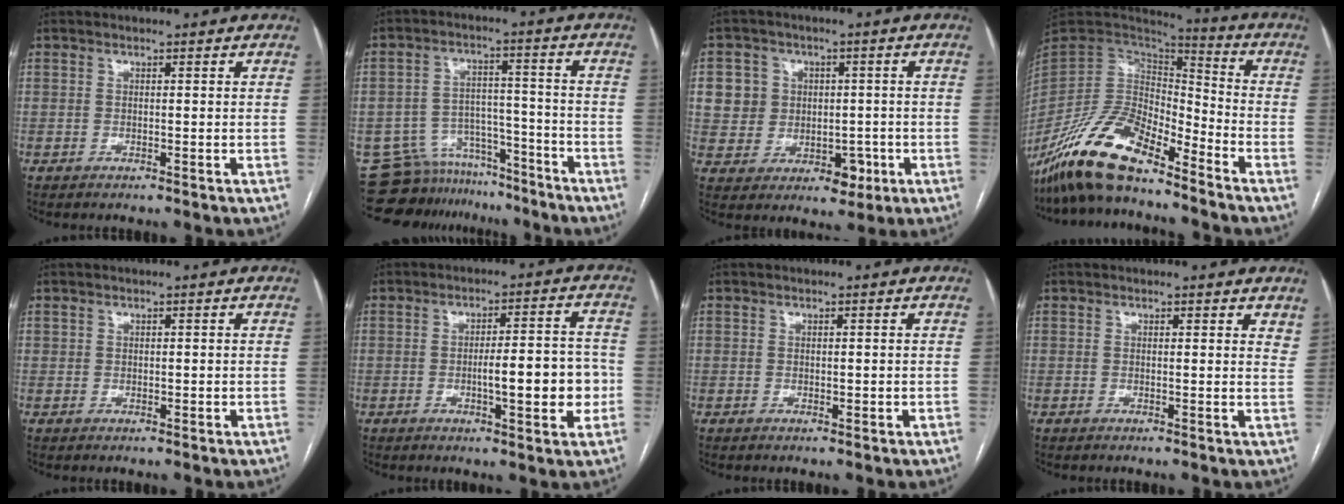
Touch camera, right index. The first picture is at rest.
{"total": 11.9, "force": [-10.7, 5.3, 0.2], "torque": [-0.001, 0.044, -0.159]}
{"total": 9.1, "force": [0.9, 8.8, 2.2], "torque": [-0.038, 0.032, 0.032]}
{"total": 15.7, "force": [-12.0, 4.5, 9.1], "torque": [-0.173, 0.004, -0.227]}
{"total": 0.9, "force": [0.4, 0.7, 0.4], "torque": [-0.002, 0.001, 0.008]}
{"total": 9.2, "force": [-1.6, 2.1, 8.8], "torque": [-0.126, 0.015, -0.018]}
{"total": 0.9, "force": [0.1, 0.6, 0.7], "torque": [-0.008, -0.001, 0.004]}
{"total": 3.3, "force": [2.9, 0.8, 1.3], "torque": [-0.010, -0.007, 0.022]}